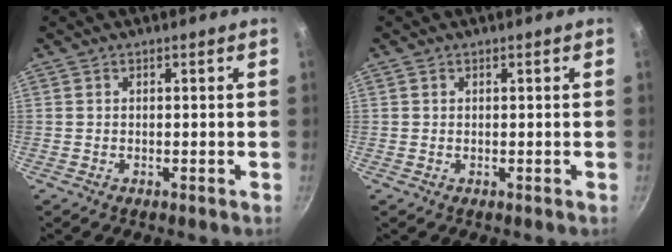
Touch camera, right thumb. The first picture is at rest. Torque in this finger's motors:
{"motor_torque": [-0.22, -0.40, -0.44, 0.19, 0.06]}